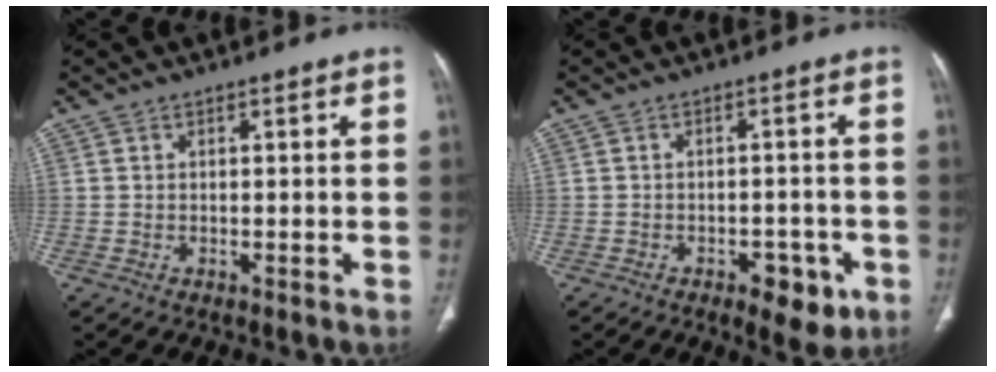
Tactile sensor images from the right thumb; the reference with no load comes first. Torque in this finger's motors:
{"motor_torque": [0.91, 1.02, -0.13, 0.01, 0.03]}